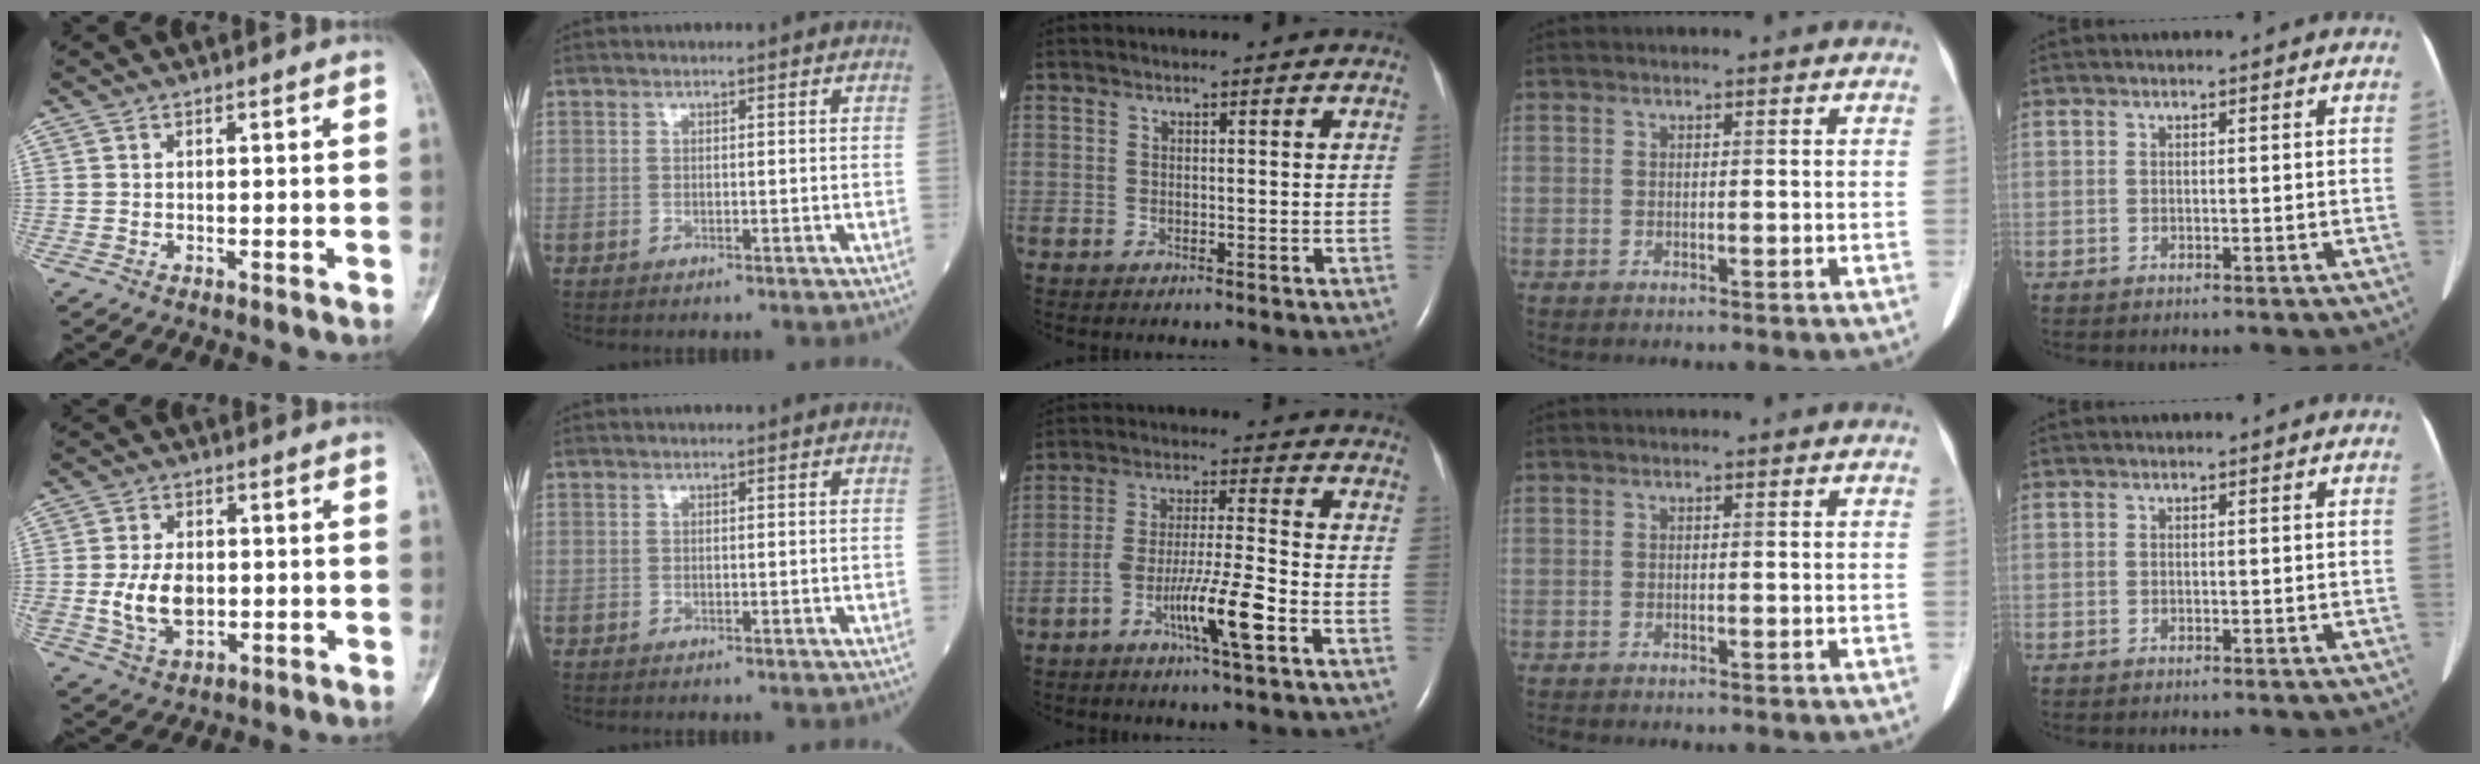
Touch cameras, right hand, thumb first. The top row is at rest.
{"thumb": {"total": 8.9, "force": [-0.5, 5.9, 6.7], "torque": [-0.113, -0.006, -0.002]}, "middle": {"total": 9.3, "force": [-4.5, 0.0, 8.1], "torque": [-0.154, -0.003, -0.084]}}